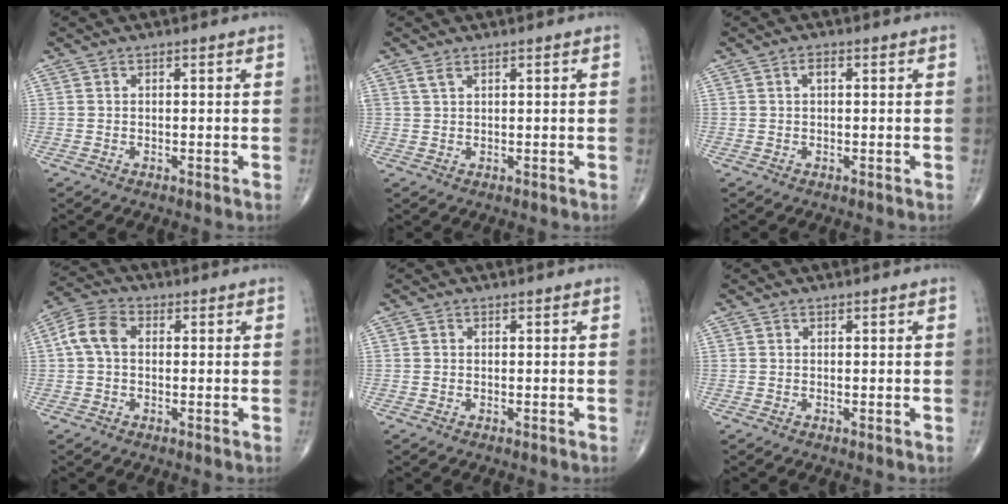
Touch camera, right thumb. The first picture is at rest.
{"total": 1.3, "force": [0.9, 0.5, 0.8], "torque": [-0.018, 0.003, 0.022]}
{"total": 1.5, "force": [0.3, 0.8, 1.3], "torque": [-0.022, 0.005, 0.004]}
{"total": 6.3, "force": [0.6, 4.3, 4.6], "torque": [-0.094, 0.021, 0.005]}
{"total": 0.0}
{"total": 0.0}